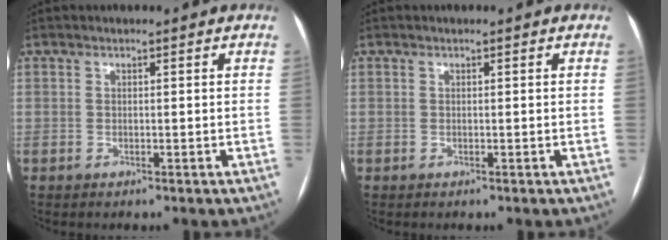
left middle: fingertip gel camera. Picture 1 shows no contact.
{"total": 0.0}